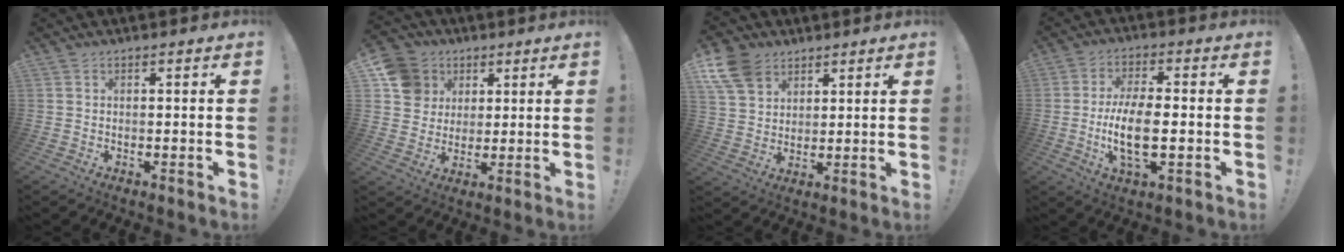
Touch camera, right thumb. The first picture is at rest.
{"total": 11.1, "force": [4.4, 9.7, 3.2], "torque": [-0.035, -0.018, 0.089]}
{"total": 10.5, "force": [6.1, 7.4, 4.3], "torque": [-0.083, -0.031, 0.122]}
{"total": 12.0, "force": [-1.9, 4.5, 11.0], "torque": [-0.224, -0.006, -0.039]}